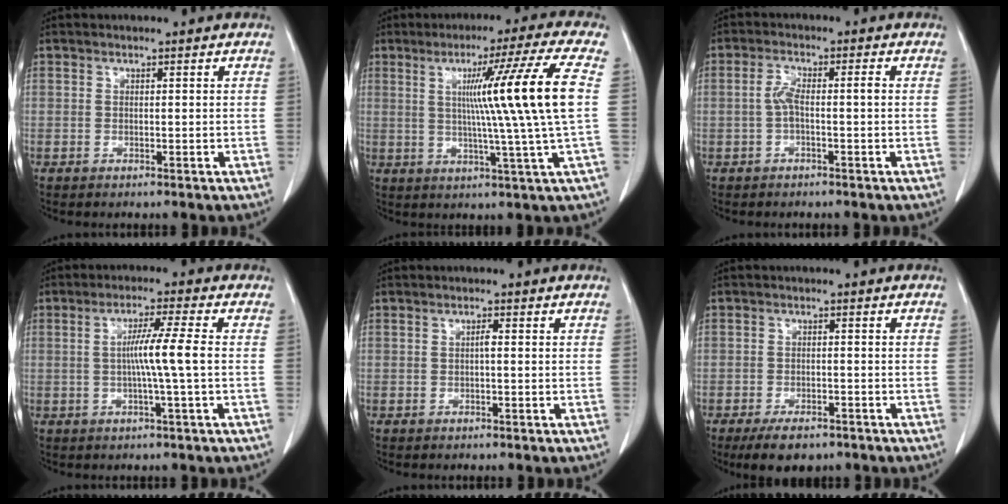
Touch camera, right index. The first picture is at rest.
{"total": 14.3, "force": [2.0, -3.3, 13.7], "torque": [-0.203, -0.003, 0.032]}
{"total": 3.6, "force": [-0.5, 0.7, 3.4], "torque": [-0.072, 0.015, -0.009]}
{"total": 6.0, "force": [-0.3, -1.3, 5.8], "torque": [-0.104, 0.003, -0.004]}
{"total": 0.8, "force": [-0.1, 0.1, 0.8], "torque": [-0.015, 0.001, 0.000]}
{"total": 5.7, "force": [-4.2, 2.4, 3.1], "torque": [-0.050, -0.004, -0.065]}